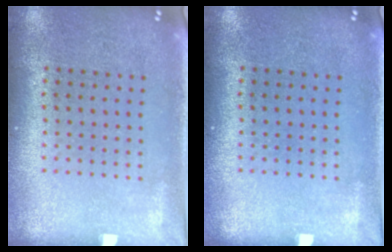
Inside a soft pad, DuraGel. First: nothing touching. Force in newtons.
{"total": 0.0}